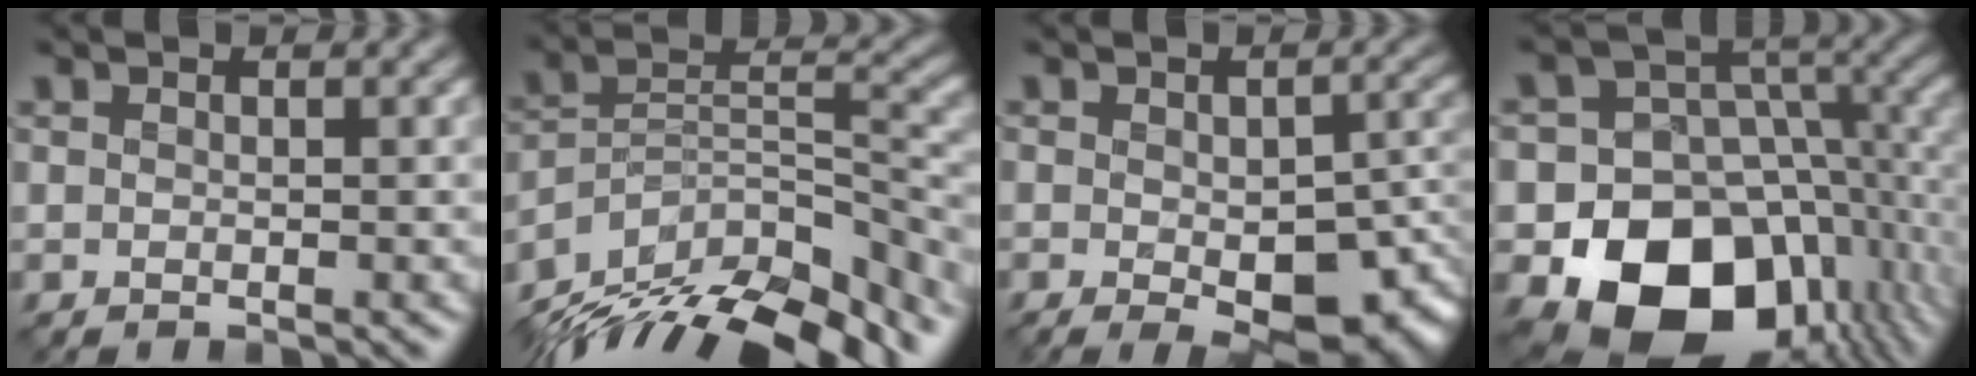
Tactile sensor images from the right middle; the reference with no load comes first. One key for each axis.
{"total": 15.1, "fx": -12.1, "fy": 5.3, "fz": 7.4, "tx": -0.155, "ty": 0.013, "tz": -0.196}
{"total": 10.2, "fx": -3.5, "fy": 4.6, "fz": 8.3, "tx": -0.123, "ty": -0.030, "tz": -0.037}
{"total": 16.1, "fx": -6.4, "fy": 12.3, "fz": 8.1, "tx": -0.121, "ty": -0.024, "tz": -0.106}